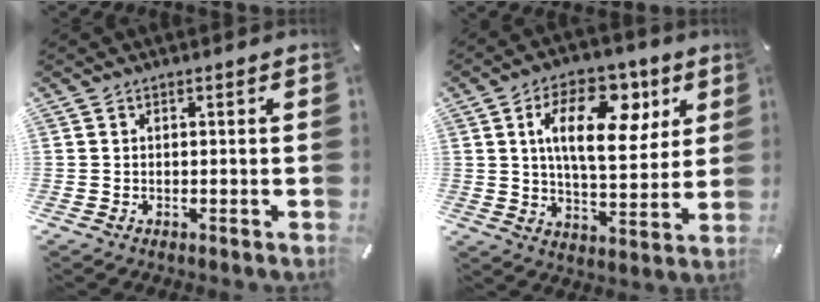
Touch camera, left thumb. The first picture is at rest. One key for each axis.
{"total": 17.9, "fx": 6.9, "fy": 9.7, "fz": 13.4, "tx": -0.202, "ty": -0.013, "tz": 0.111}